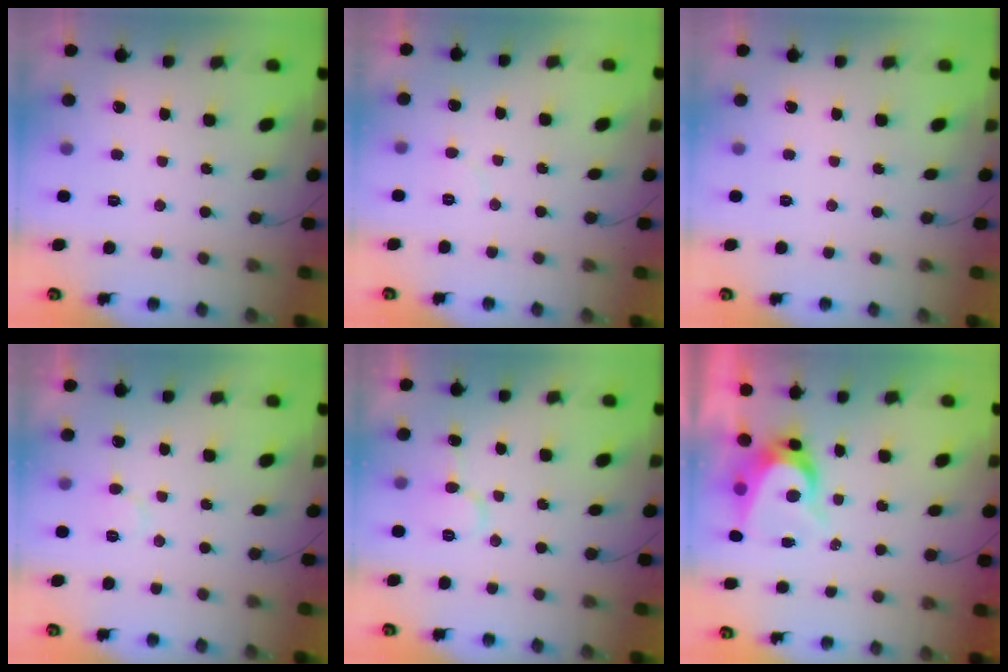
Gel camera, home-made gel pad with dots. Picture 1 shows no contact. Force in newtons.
{"total": 3.6, "press": 3.6, "slide": 0.3}
{"total": 0.0}
{"total": 6.3, "press": 6.3, "slide": 0.7}
{"total": 6.6, "press": 6.6, "slide": 0.6}
{"total": 7.5, "press": 7.4, "slide": 0.8}